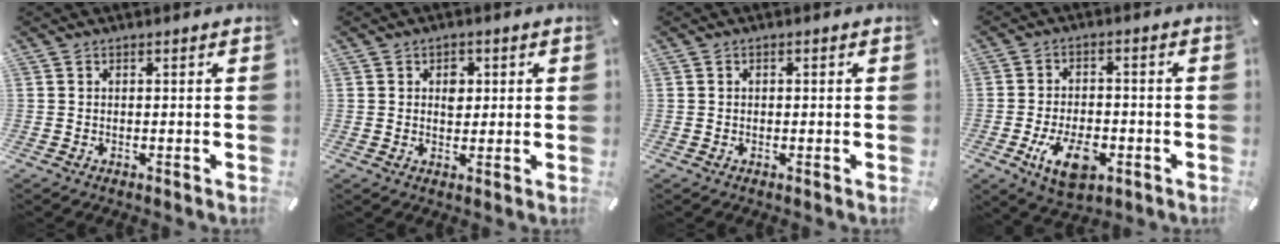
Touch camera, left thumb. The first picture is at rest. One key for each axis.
{"total": 3.6, "fx": 0.8, "fy": 2.8, "fz": 2.1, "tx": -0.004, "ty": -0.009, "tz": 0.003}
{"total": 0.5, "fx": -0.1, "fy": 0.4, "fz": 0.2, "tx": -0.003, "ty": 0.002, "tz": -0.003}
{"total": 9.9, "fx": -4.0, "fy": 5.7, "fz": 7.1, "tx": -0.129, "ty": 0.003, "tz": -0.071}